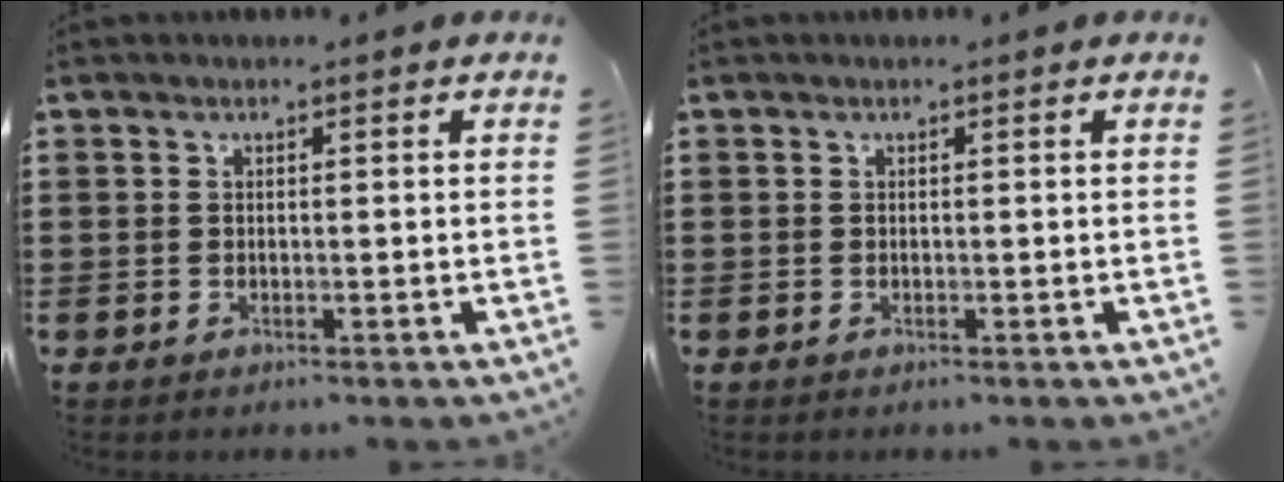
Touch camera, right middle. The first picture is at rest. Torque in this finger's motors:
{"motor_torque": [1.08, -0.51, 0.00, -0.01]}